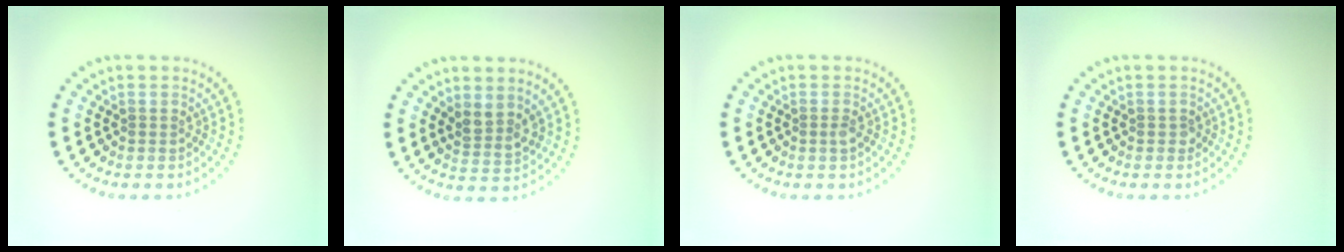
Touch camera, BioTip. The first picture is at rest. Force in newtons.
{"total": 2.2, "press": 1.8, "slide": 1.2}
{"total": 0.7, "press": 0.5, "slide": 0.5}
{"total": 0.6, "press": 0.6, "slide": 0.2}